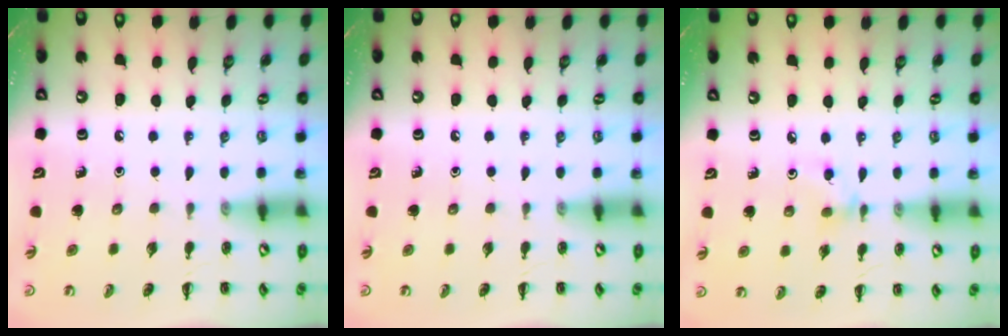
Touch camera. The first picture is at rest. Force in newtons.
{"total": 0.0}
{"total": 4.9, "press": 4.7, "slide": 1.2}